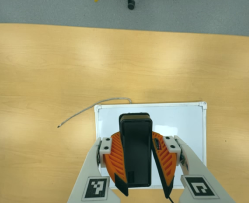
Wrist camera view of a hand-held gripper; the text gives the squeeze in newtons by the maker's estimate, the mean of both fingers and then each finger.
{"total": 10.9, "left": 10.0, "right": 11.8}